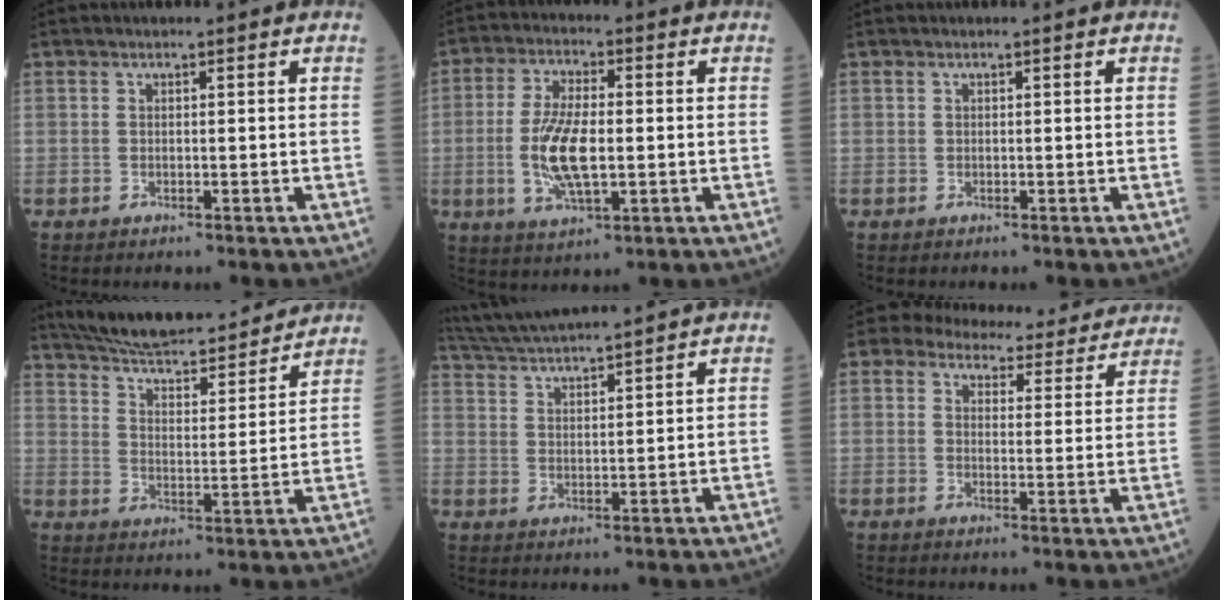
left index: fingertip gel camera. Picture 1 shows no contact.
{"total": 9.3, "force": [-1.1, 2.7, 8.9], "torque": [-0.186, -0.004, -0.012]}
{"total": 0.0}
{"total": 19.3, "force": [17.8, 2.8, 7.1], "torque": [-0.109, 0.004, 0.261]}
{"total": 12.0, "force": [11.1, -0.8, 4.4], "torque": [-0.092, 0.025, 0.182]}
{"total": 15.4, "force": [14.1, 4.8, 3.5], "torque": [-0.025, 0.002, 0.154]}